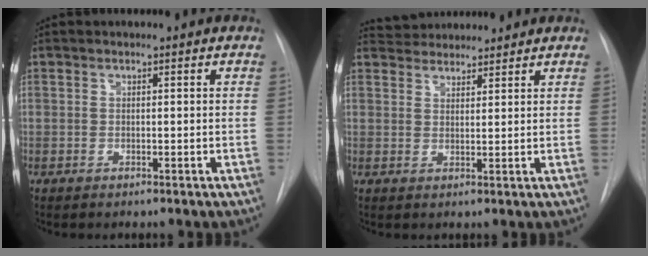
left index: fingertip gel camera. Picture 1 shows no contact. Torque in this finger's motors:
{"motor_torque": [-0.56, -0.51, -0.69, -0.21]}